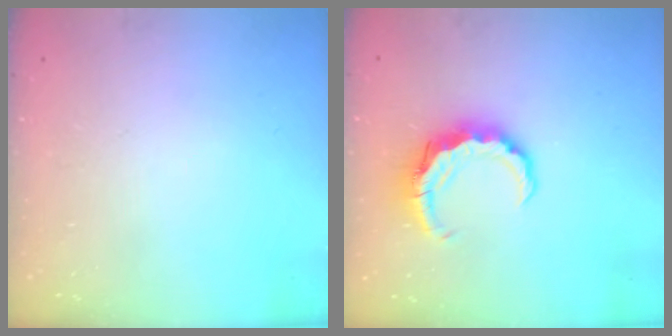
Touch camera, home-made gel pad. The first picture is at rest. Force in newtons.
{"total": 8.0, "press": 7.9, "slide": 1.0}